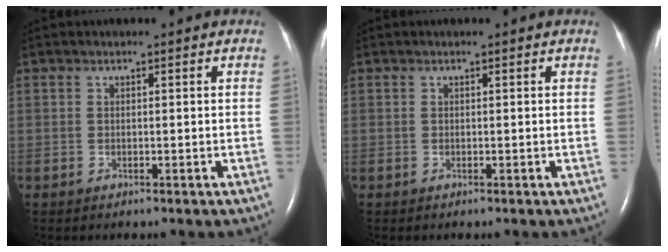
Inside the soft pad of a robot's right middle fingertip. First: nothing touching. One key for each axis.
{"total": 0.0}